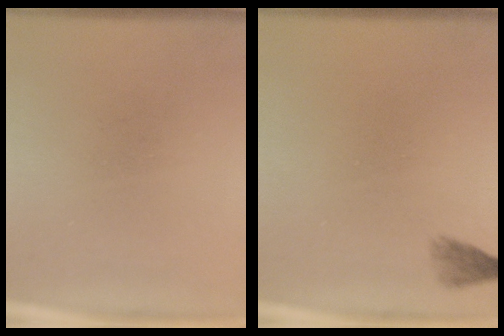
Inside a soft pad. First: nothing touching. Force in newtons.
{"total": 1.5}